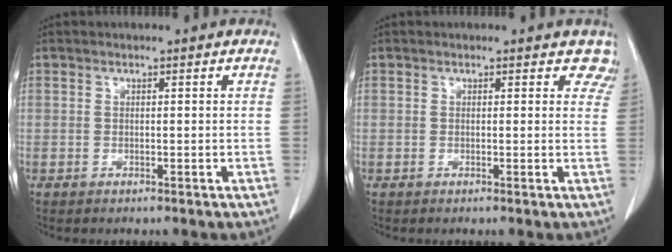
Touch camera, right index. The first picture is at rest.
{"total": 3.0, "force": [2.5, 1.6, 0.1], "torque": [0.024, -0.008, 0.002]}